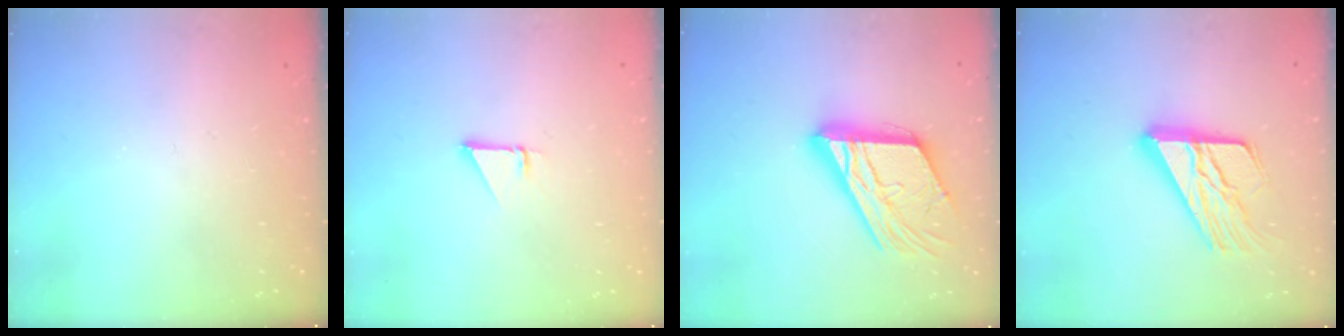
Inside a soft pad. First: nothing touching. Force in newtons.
{"total": 1.0, "press": 1.0, "slide": 0.1}
{"total": 21.7, "press": 21.6, "slide": 2.3}
{"total": 18.2, "press": 18.1, "slide": 1.8}